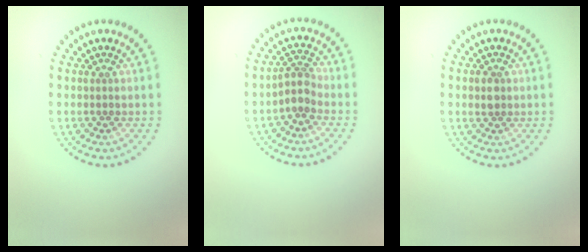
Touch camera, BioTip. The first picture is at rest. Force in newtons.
{"total": 2.2, "press": 1.7, "slide": 1.3}
{"total": 1.5, "press": 1.4, "slide": 0.5}